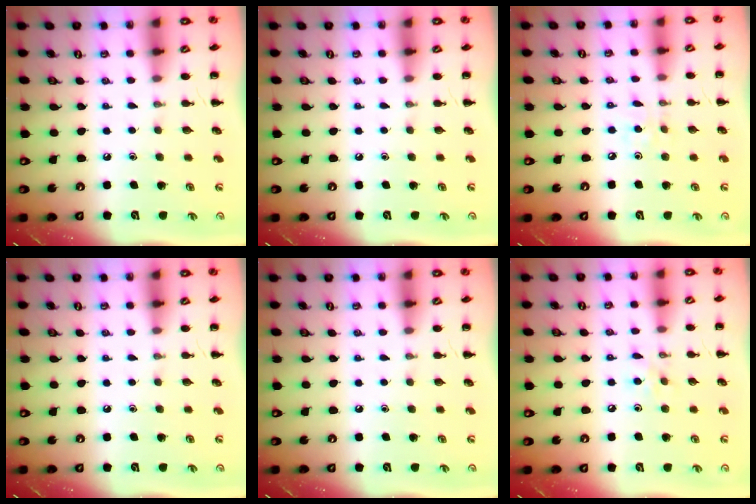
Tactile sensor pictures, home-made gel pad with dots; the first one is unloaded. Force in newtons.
{"total": 0.0}
{"total": 2.2, "press": 2.1, "slide": 0.6}
{"total": 0.0}
{"total": 0.0}
{"total": 6.1, "press": 5.7, "slide": 2.0}